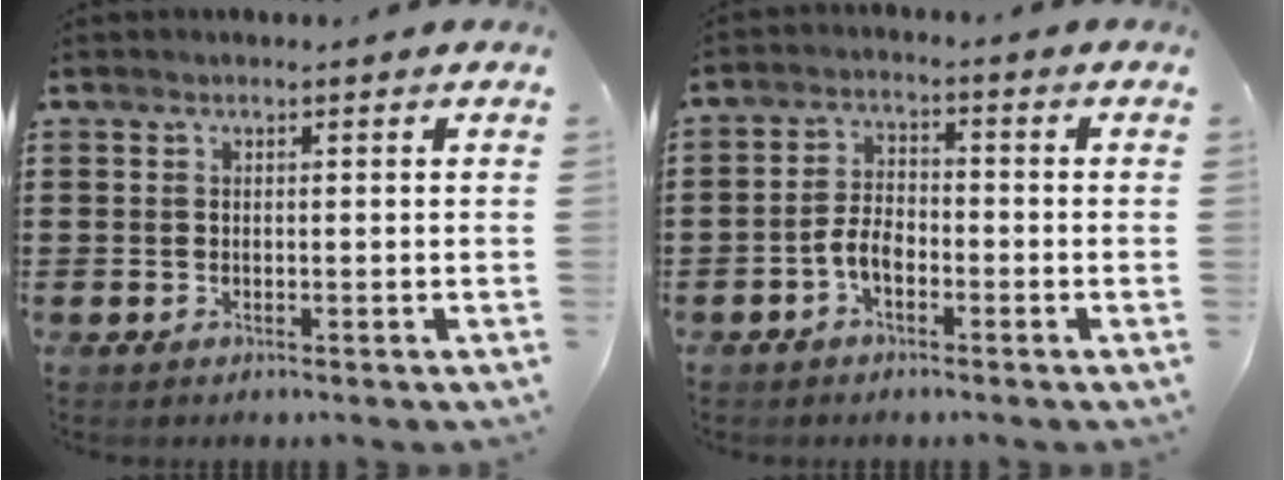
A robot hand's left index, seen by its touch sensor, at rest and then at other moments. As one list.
[{"total": 3.8, "force": [-2.3, 1.8, 2.4], "torque": [-0.059, 0.005, -0.048]}]